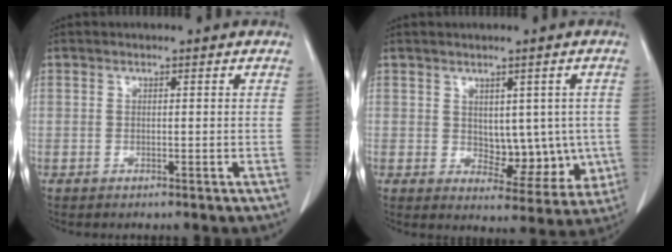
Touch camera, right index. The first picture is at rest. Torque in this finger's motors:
{"motor_torque": [0.04, 0.00, 0.00, 0.00]}